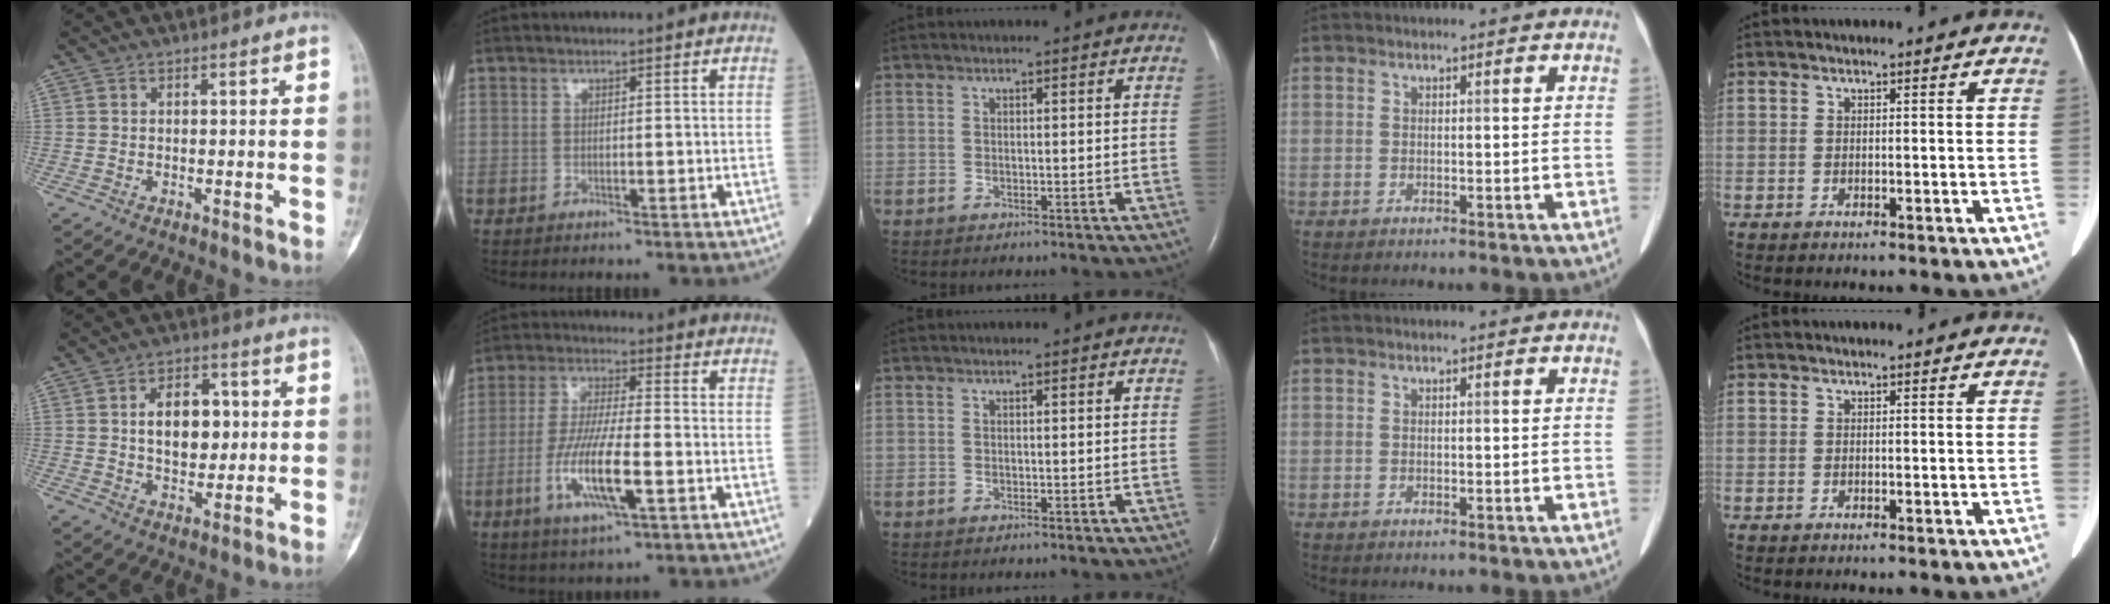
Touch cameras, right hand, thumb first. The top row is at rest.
{"thumb": {"total": 10.6, "force": [1.3, 6.9, 7.9], "torque": [-0.089, 0.000, 0.024]}, "index": {"total": 10.9, "force": [-3.5, 1.7, 10.1], "torque": [-0.199, -0.010, -0.066]}}